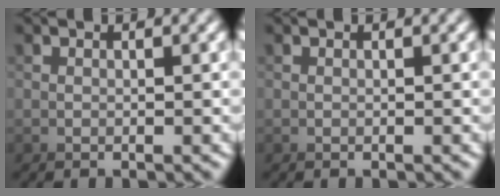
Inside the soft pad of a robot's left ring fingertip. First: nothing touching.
{"total": 0.0}